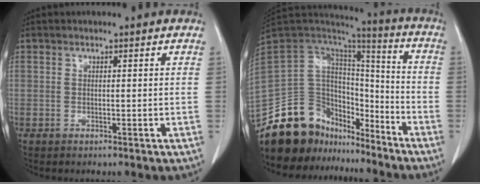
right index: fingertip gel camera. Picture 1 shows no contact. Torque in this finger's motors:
{"motor_torque": [-0.72, -0.79, -0.57, -0.21]}